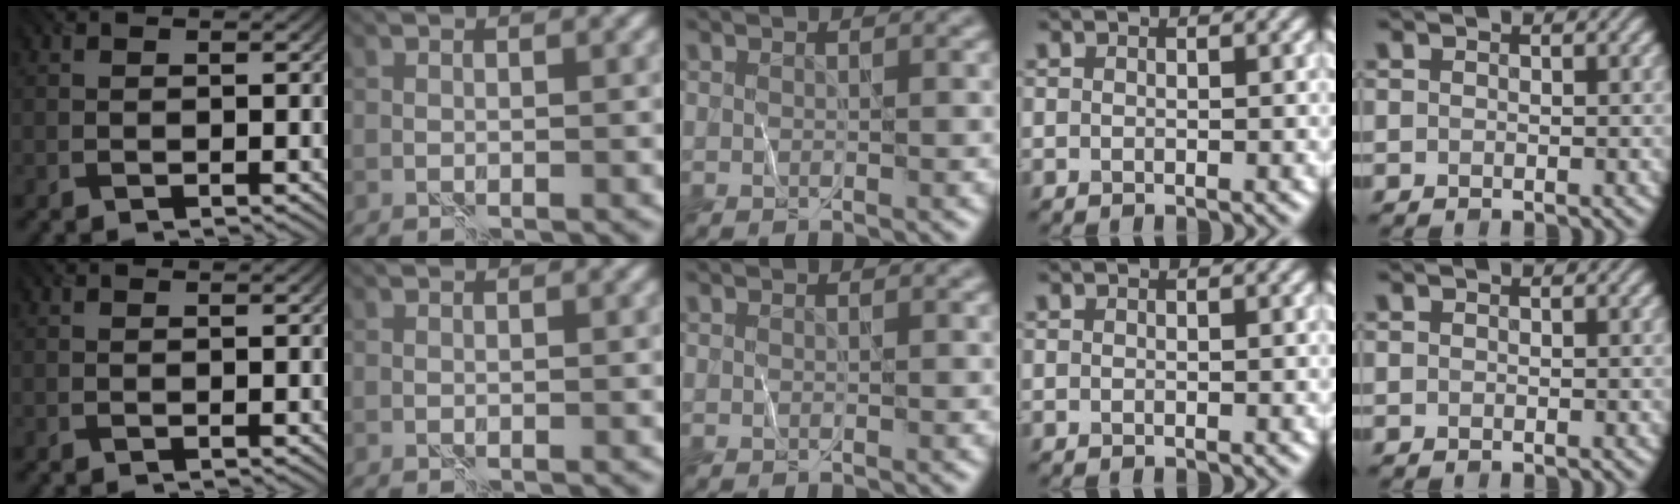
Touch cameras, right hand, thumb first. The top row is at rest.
{}